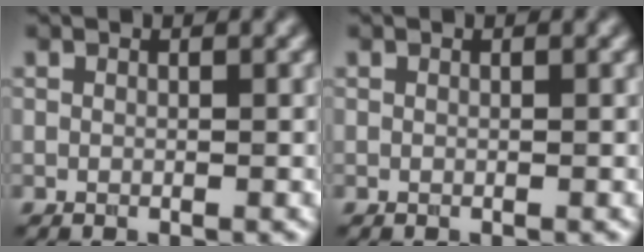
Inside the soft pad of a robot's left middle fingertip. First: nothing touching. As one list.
[{"total": 0.0}]